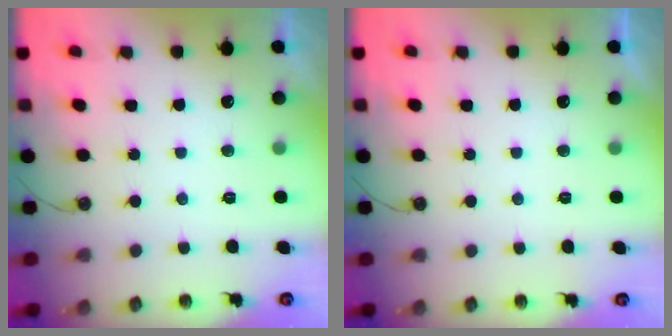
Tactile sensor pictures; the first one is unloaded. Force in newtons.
{"total": 0.0}